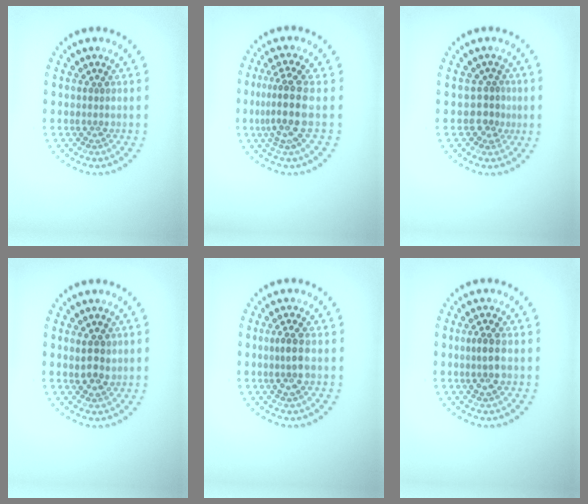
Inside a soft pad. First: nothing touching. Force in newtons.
{"total": 3.8, "press": 2.9, "slide": 2.5}
{"total": 1.9, "press": 1.6, "slide": 1.0}
{"total": 2.2, "press": 2.1, "slide": 0.5}
{"total": 2.4, "press": 2.3, "slide": 0.8}
{"total": 2.1, "press": 2.0, "slide": 0.4}